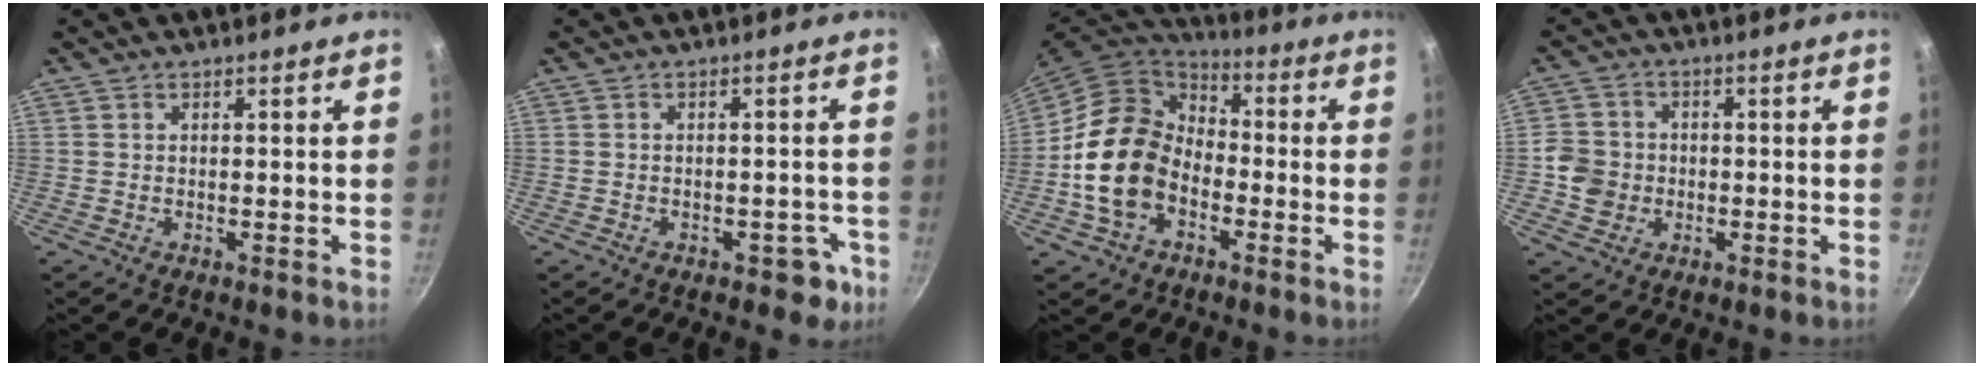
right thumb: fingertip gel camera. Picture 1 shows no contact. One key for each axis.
{"total": 4.4, "fx": -2.1, "fy": 2.9, "fz": 2.6, "tx": -0.004, "ty": 0.028, "tz": -0.011}
{"total": 16.8, "fx": -4.0, "fy": 12.5, "fz": 10.5, "tx": -0.158, "ty": 0.043, "tz": -0.085}
{"total": 6.2, "fx": -1.2, "fy": 5.7, "fz": 2.1, "tx": -0.019, "ty": 0.016, "tz": -0.030}